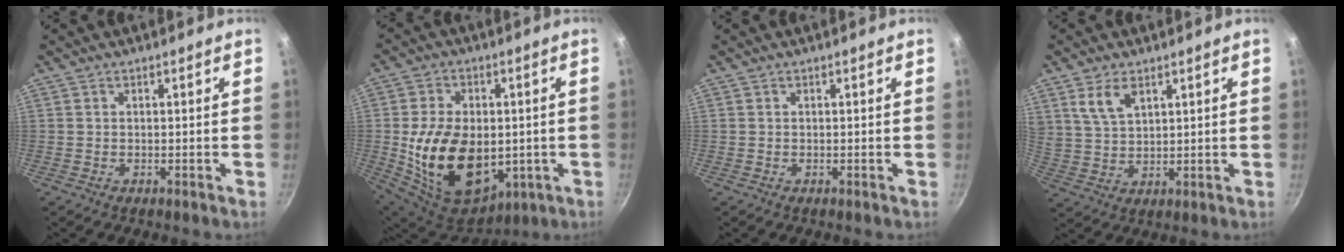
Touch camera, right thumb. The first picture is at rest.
{"total": 20.4, "force": [-1.6, 13.8, 15.0], "torque": [-0.249, -0.009, -0.005]}
{"total": 0.0}
{"total": 6.5, "force": [3.5, 3.5, 4.2], "torque": [-0.071, -0.015, 0.076]}